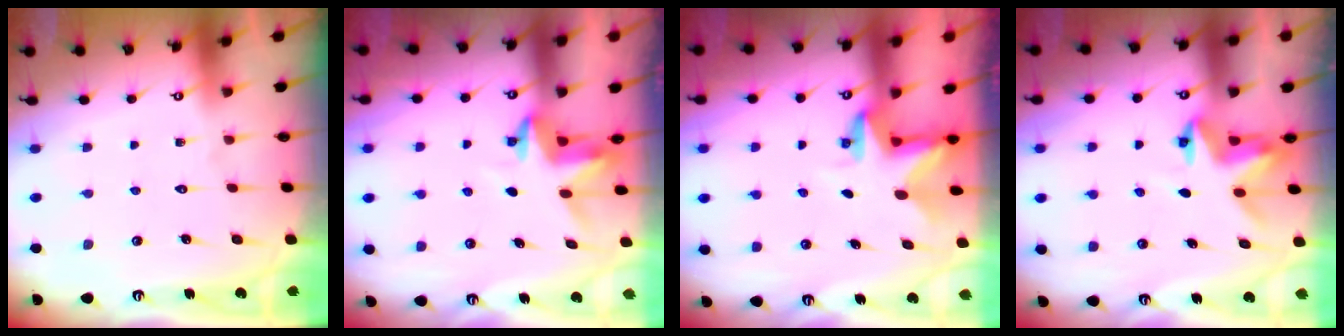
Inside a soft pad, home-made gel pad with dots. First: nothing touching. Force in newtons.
{"total": 3.9, "press": 3.9, "slide": 0.3}
{"total": 2.9, "press": 2.9, "slide": 0.3}
{"total": 4.0, "press": 3.9, "slide": 0.5}